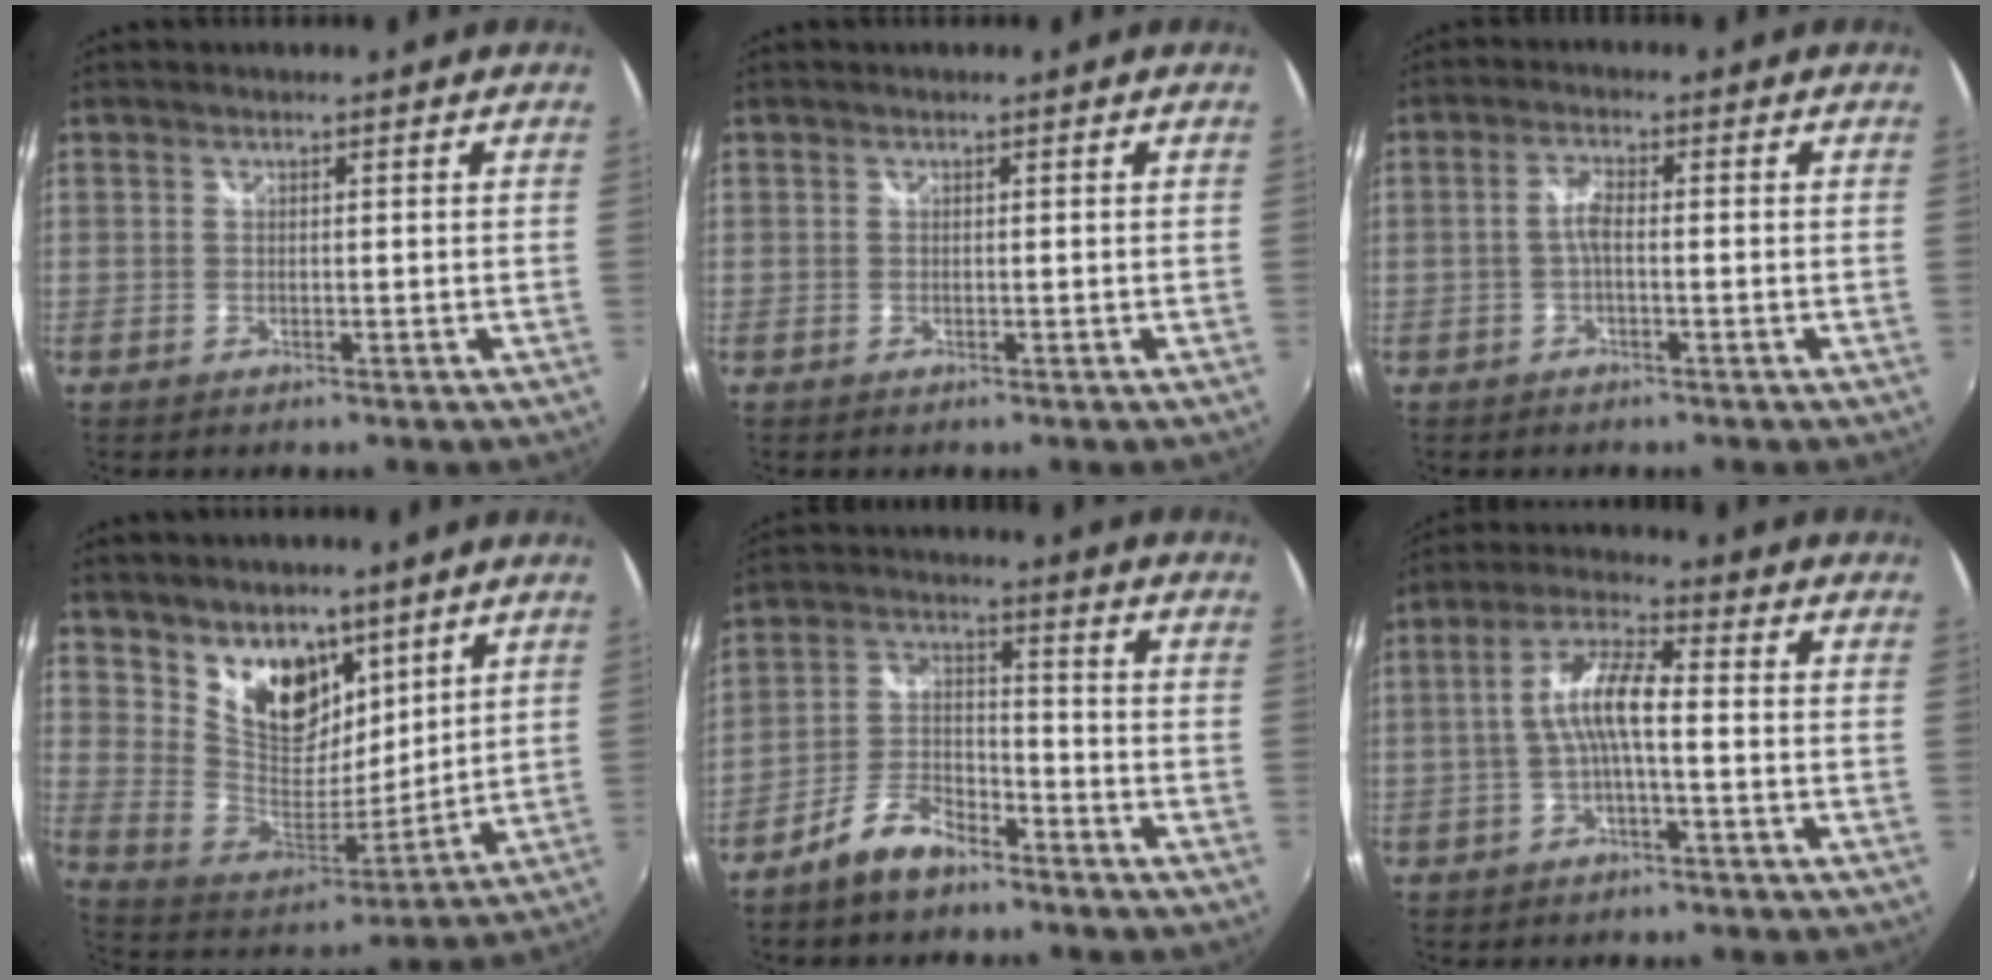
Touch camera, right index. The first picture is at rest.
{"total": 0.0}
{"total": 2.6, "force": [-0.6, 0.7, 2.4], "torque": [-0.053, 0.007, -0.013]}
{"total": 14.6, "force": [9.4, 8.9, 6.8], "torque": [-0.128, -0.002, 0.185]}
{"total": 7.9, "force": [-6.0, 3.3, 4.0], "torque": [-0.094, 0.014, -0.114]}
{"total": 7.4, "force": [-1.3, 1.5, 7.1], "torque": [-0.152, 0.016, -0.026]}